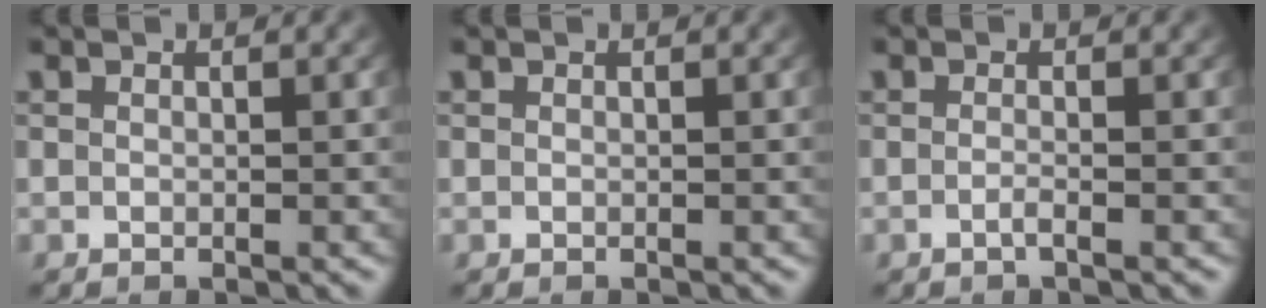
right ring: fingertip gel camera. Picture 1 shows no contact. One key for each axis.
{"total": 0.0}
{"total": 1.0, "fx": -0.7, "fy": -0.1, "fz": 0.6, "tx": -0.015, "ty": -0.003, "tz": -0.014}